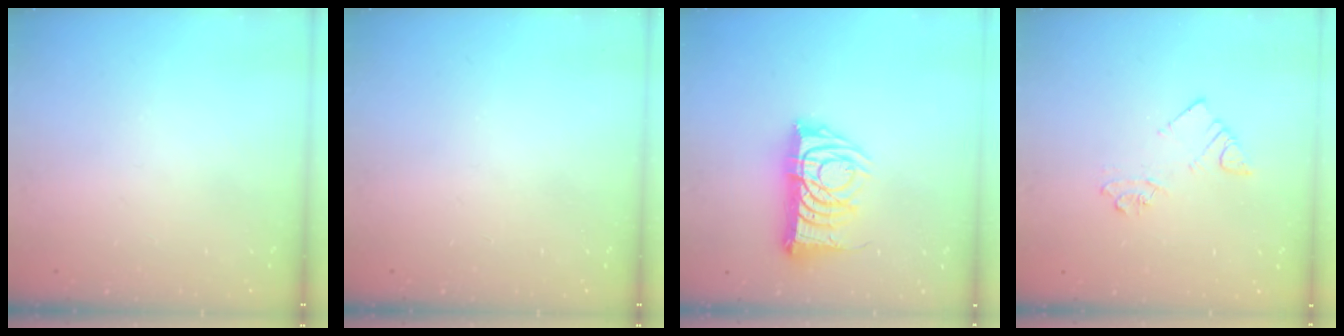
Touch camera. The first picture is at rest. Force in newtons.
{"total": 0.0}
{"total": 14.3, "press": 14.3, "slide": 0.6}
{"total": 4.2, "press": 4.1, "slide": 0.6}